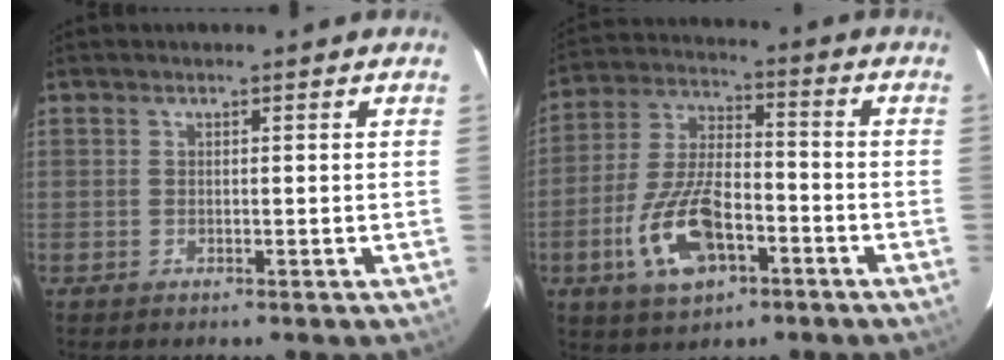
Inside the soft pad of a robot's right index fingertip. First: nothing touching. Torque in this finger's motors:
{"motor_torque": [1.23, -0.91, 0.38, 0.11]}